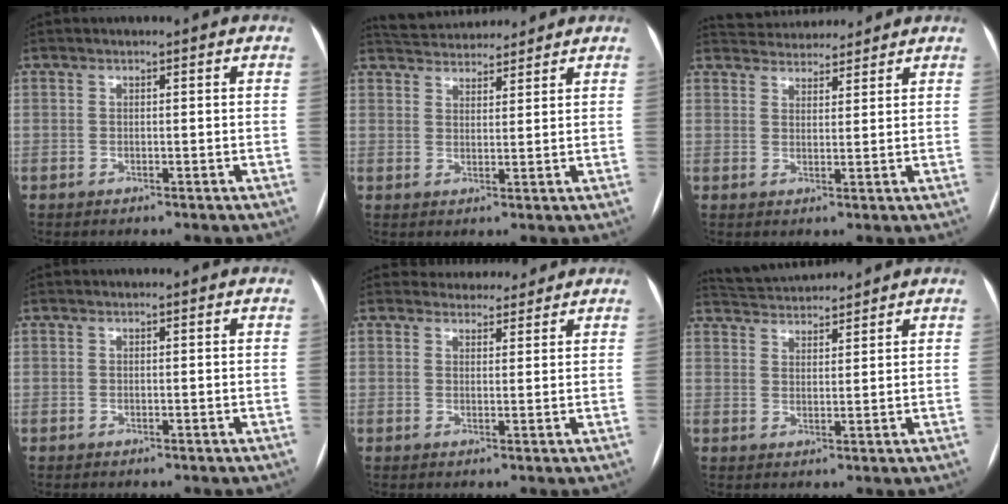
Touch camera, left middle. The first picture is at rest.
{"total": 8.2, "force": [7.9, 1.7, 1.8], "torque": [-0.036, 0.024, 0.122]}
{"total": 7.9, "force": [7.5, 1.9, 1.4], "torque": [-0.021, 0.022, 0.111]}
{"total": 0.0}
{"total": 4.8, "force": [4.5, 1.6, 0.1], "torque": [0.005, 0.009, 0.057]}
{"total": 6.9, "force": [6.8, 0.5, 1.1], "torque": [-0.031, 0.027, 0.113]}